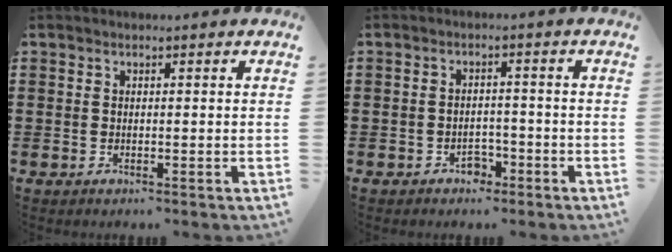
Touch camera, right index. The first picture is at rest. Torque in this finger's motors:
{"motor_torque": [2.14, 0.00, 0.02, 0.00]}